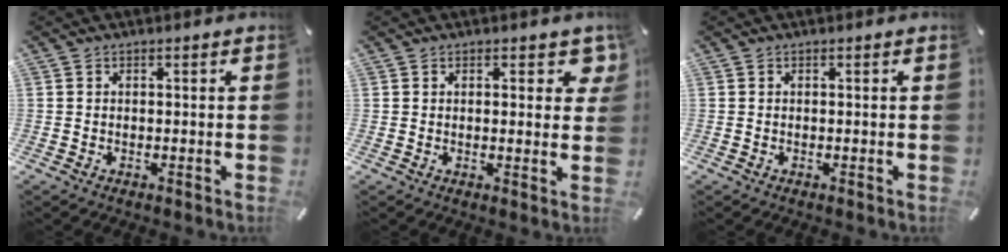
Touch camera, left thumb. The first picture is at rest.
{"total": 4.4, "force": [2.0, 2.2, 3.2], "torque": [-0.036, -0.002, 0.028]}
{"total": 0.0}